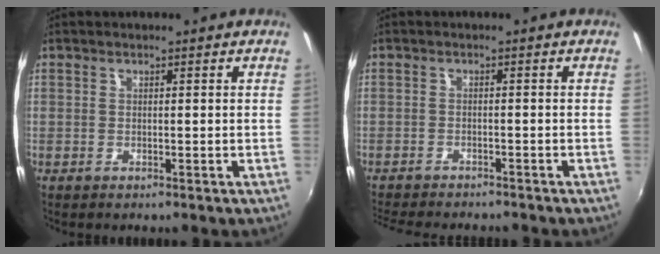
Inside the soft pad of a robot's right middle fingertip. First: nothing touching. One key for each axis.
{"total": 8.5, "fx": -7.8, "fy": 1.6, "fz": 3.0, "tx": -0.078, "ty": -0.019, "tz": -0.122}